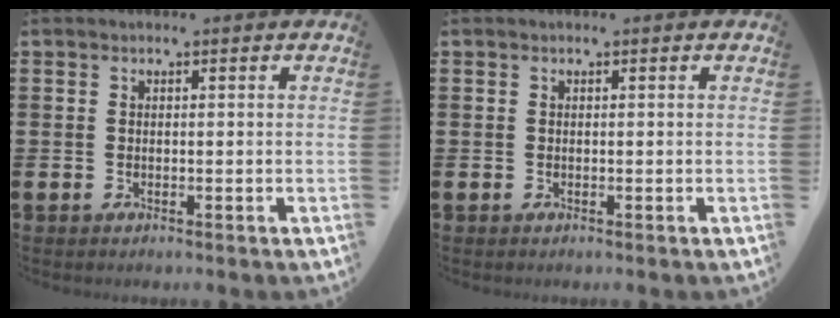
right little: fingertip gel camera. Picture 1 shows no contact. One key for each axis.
{"total": 0.0}